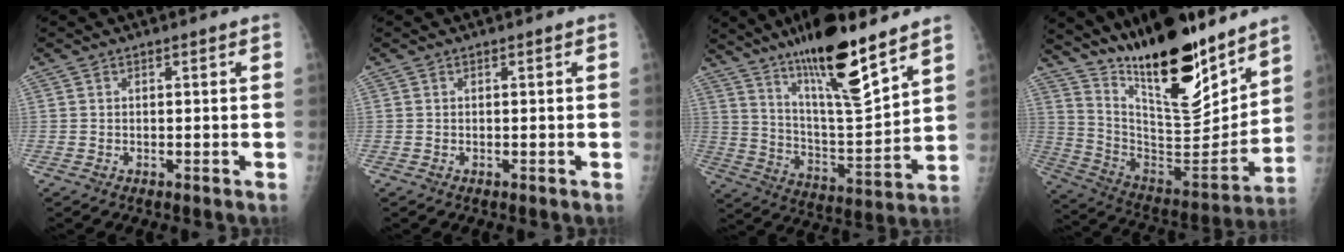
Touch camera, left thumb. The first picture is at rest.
{"total": 0.0}
{"total": 19.2, "force": [13.3, 3.1, 13.5], "torque": [-0.207, -0.077, 0.233]}
{"total": 24.8, "force": [18.5, 7.0, 14.9], "torque": [-0.207, -0.101, 0.315]}